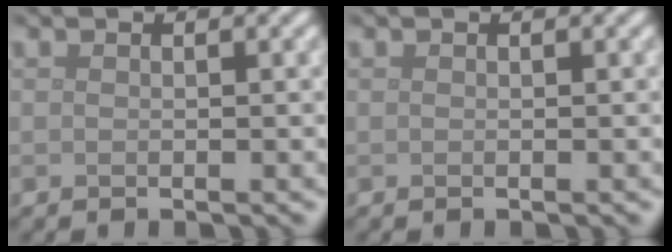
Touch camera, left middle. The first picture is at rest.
{"total": 0.0}